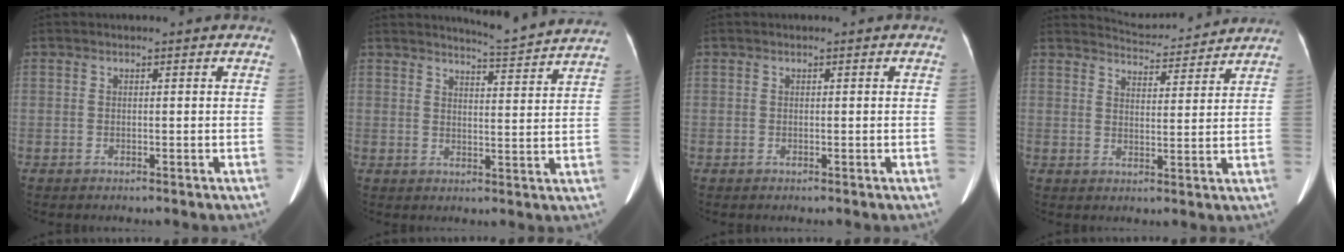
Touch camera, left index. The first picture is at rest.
{"total": 8.8, "force": [8.6, -1.2, 1.4], "torque": [-0.038, -0.021, 0.106]}
{"total": 0.0}
{"total": 9.1, "force": [9.0, 0.6, 0.8], "torque": [-0.019, 0.012, 0.122]}